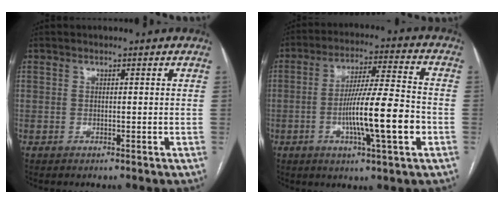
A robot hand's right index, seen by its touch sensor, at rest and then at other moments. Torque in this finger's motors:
{"motor_torque": [1.92, -0.22, 0.75, 0.21]}